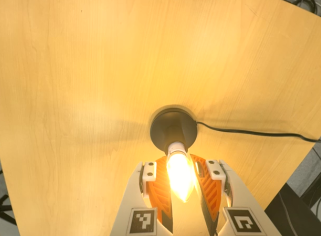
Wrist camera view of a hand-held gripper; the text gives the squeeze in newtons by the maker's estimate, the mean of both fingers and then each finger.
{"total": 13.1, "left": 11.6, "right": 14.7}